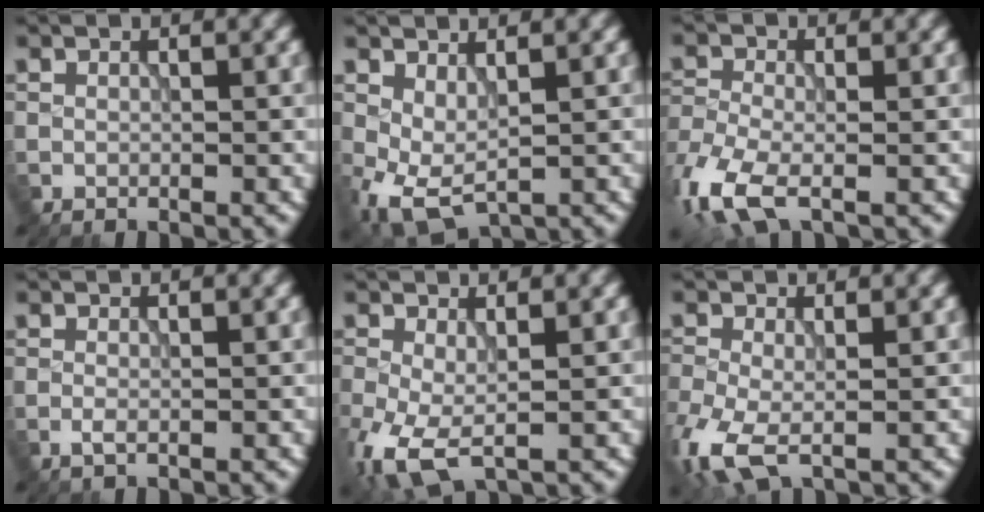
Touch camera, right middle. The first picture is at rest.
{"total": 4.1, "force": [-0.4, 2.1, 3.5], "torque": [-0.087, -0.007, -0.005]}
{"total": 6.5, "force": [-3.5, 3.2, 4.5], "torque": [-0.107, -0.014, -0.081]}
{"total": 0.8, "force": [-0.3, 0.1, 0.7], "torque": [-0.015, -0.004, -0.009]}
{"total": 5.7, "force": [-2.1, 2.8, 4.5], "torque": [-0.120, -0.022, -0.038]}
{"total": 5.9, "force": [-2.4, 3.0, 4.5], "torque": [-0.115, -0.016, -0.054]}